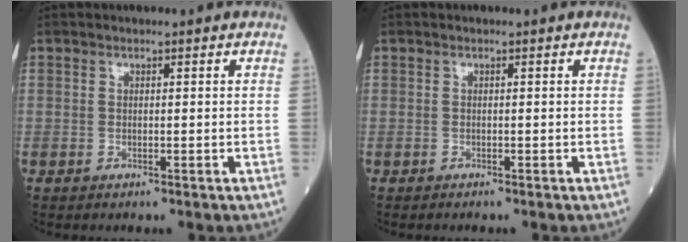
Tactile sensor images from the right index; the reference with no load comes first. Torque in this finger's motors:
{"motor_torque": [-0.67, -0.45, -0.19, -0.04]}